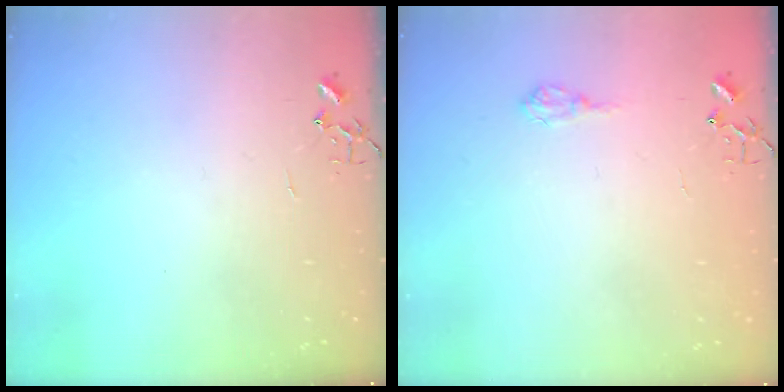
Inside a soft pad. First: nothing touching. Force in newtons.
{"total": 6.8, "press": 6.7, "slide": 0.8}